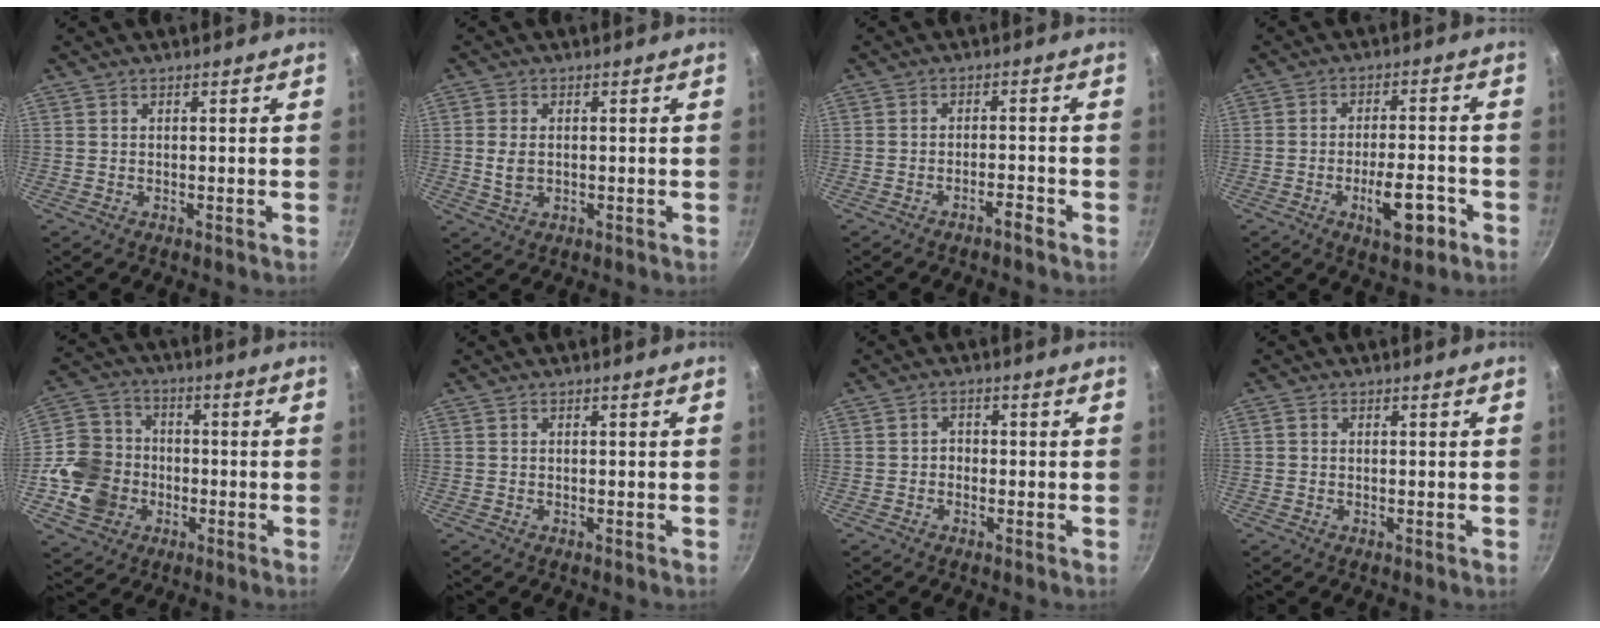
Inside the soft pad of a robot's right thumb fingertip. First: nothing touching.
{"total": 3.9, "force": [0.0, 2.6, 2.9], "torque": [-0.058, 0.001, 0.002]}
{"total": 2.4, "force": [-1.9, 0.3, 1.5], "torque": [-0.026, 0.018, -0.028]}
{"total": 8.8, "force": [-3.8, 3.3, 7.3], "torque": [-0.096, 0.020, -0.055]}
{"total": 13.7, "force": [-3.1, 11.8, 6.2], "torque": [-0.099, 0.032, -0.060]}
{"total": 0.0}
{"total": 1.7, "force": [-0.6, 1.4, 0.7], "torque": [-0.004, 0.007, -0.012]}
{"total": 0.6, "force": [0.0, 0.6, 0.2], "torque": [-0.003, 0.003, -0.002]}